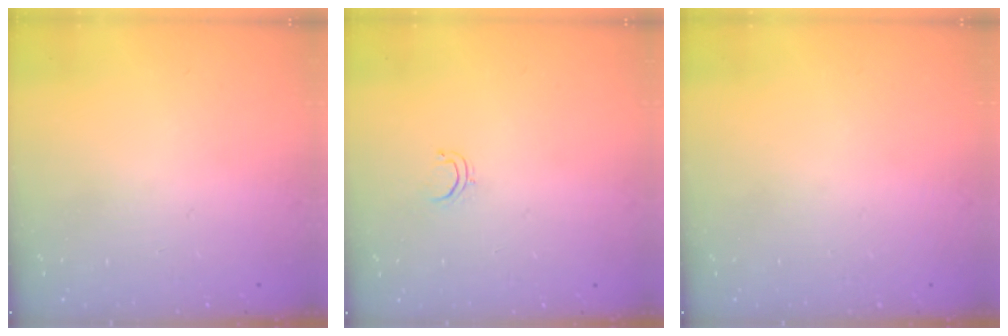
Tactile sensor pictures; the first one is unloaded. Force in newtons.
{"total": 3.3, "press": 3.2, "slide": 0.3}
{"total": 0.0}